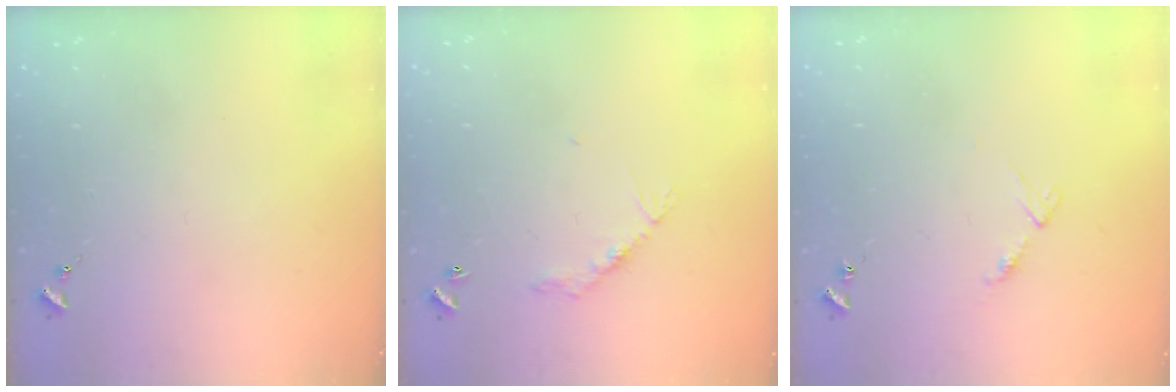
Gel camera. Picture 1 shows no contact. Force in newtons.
{"total": 6.4, "press": 6.4, "slide": 0.4}
{"total": 5.9, "press": 5.9, "slide": 0.7}